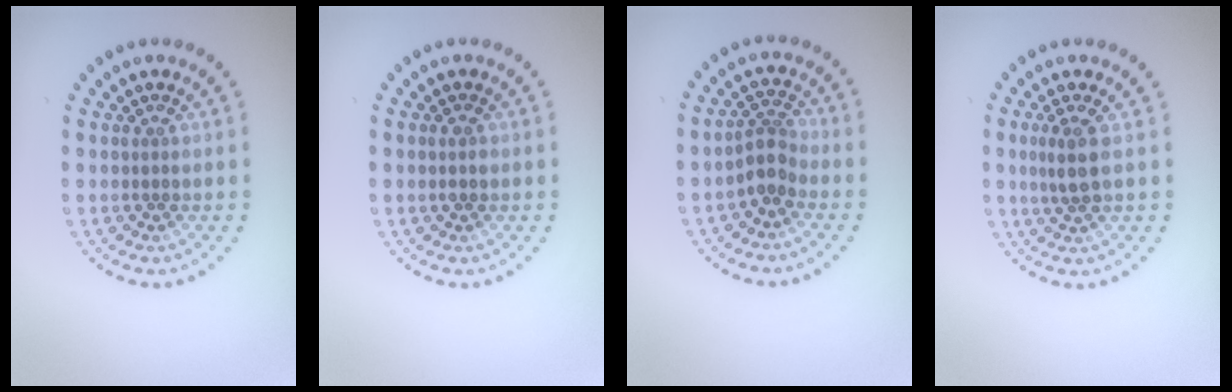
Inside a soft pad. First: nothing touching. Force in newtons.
{"total": 1.2, "press": 1.2, "slide": 0.2}
{"total": 2.5, "press": 1.8, "slide": 1.7}
{"total": 2.1, "press": 1.8, "slide": 1.1}